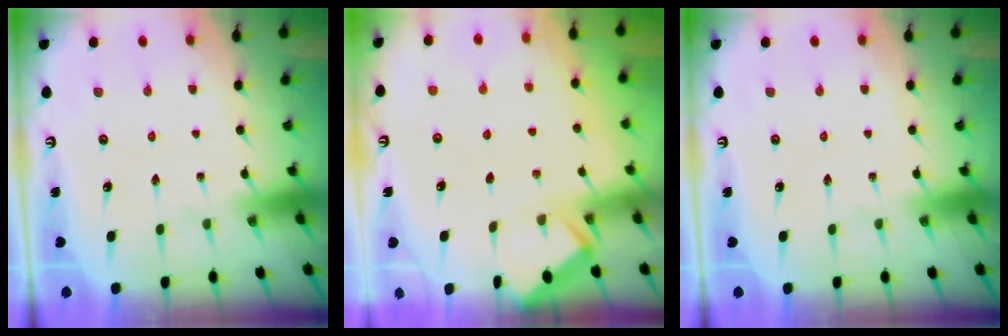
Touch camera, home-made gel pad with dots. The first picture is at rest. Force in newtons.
{"total": 2.0, "press": 2.0, "slide": 0.3}
{"total": 0.0}